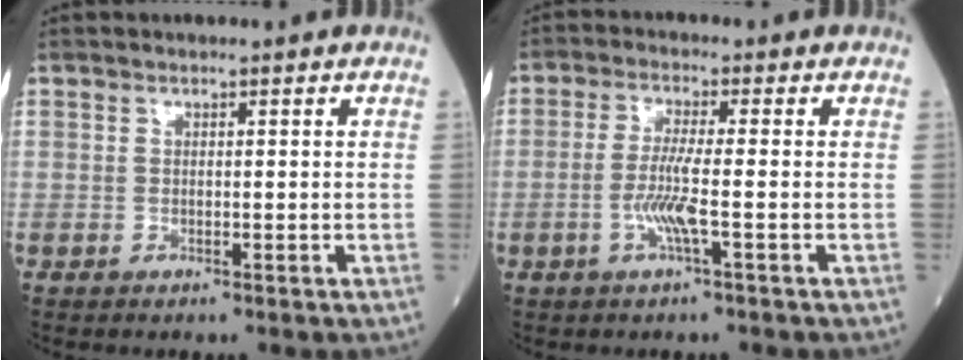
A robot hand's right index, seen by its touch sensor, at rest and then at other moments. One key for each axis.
{"total": 4.9, "fx": -1.5, "fy": -0.3, "fz": 4.6, "tx": -0.098, "ty": -0.007, "tz": -0.032}